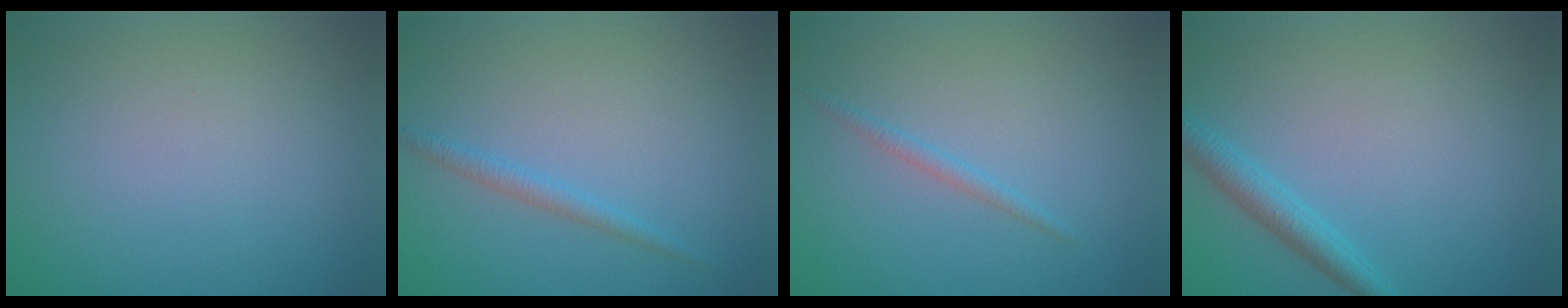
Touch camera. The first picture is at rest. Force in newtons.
{"total": 1.3, "press": 1.3, "slide": 0.1}
{"total": 1.0, "press": 1.0, "slide": 0.1}
{"total": 2.2, "press": 2.2, "slide": 0.2}